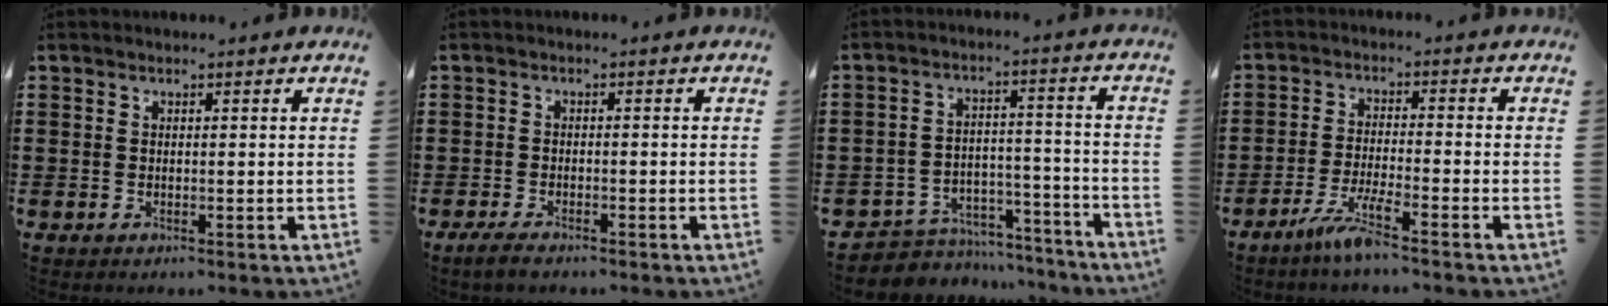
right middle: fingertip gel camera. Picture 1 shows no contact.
{"total": 1.6, "force": [-1.2, 0.3, 0.9], "torque": [-0.025, -0.001, -0.027]}
{"total": 5.5, "force": [-5.3, 1.6, 0.3], "torque": [-0.006, 0.020, -0.109]}
{"total": 5.1, "force": [-3.7, 0.0, 3.4], "torque": [-0.076, -0.010, -0.072]}